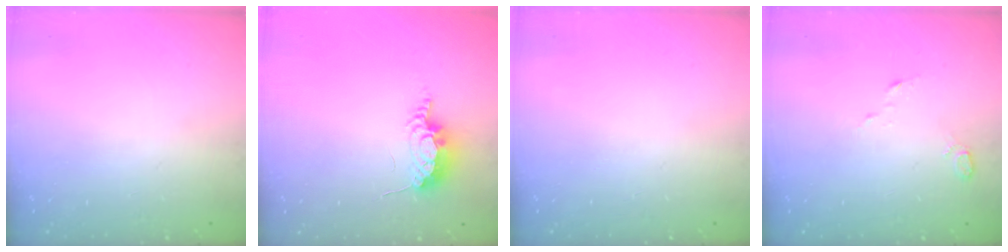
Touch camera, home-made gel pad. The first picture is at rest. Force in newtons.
{"total": 7.6, "press": 7.6, "slide": 0.3}
{"total": 0.0}
{"total": 3.3, "press": 3.2, "slide": 0.7}